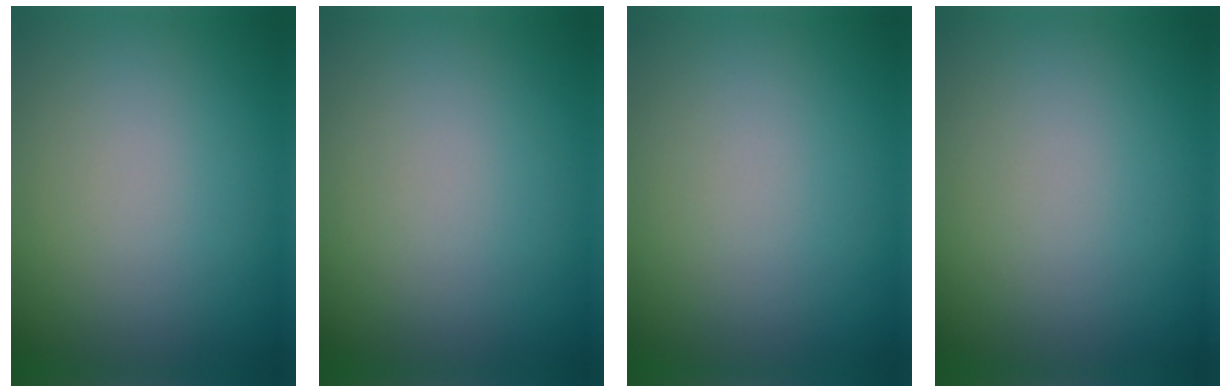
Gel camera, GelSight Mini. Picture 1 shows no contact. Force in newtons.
{"total": 0.0}
{"total": 0.0}
{"total": 0.0}